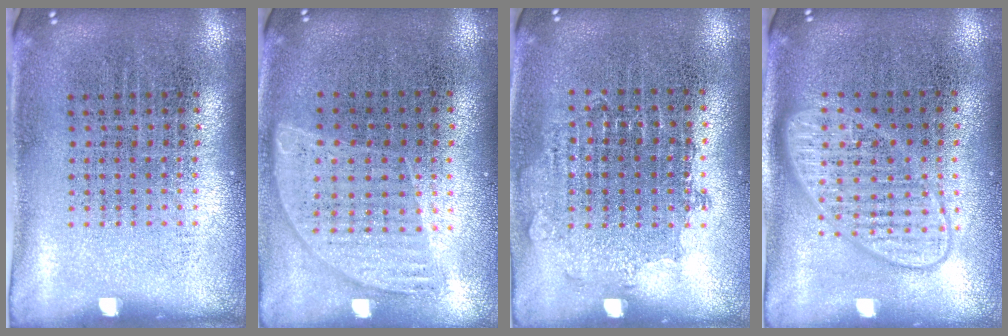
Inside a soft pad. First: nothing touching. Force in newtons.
{"total": 0.9, "press": 0.8, "slide": 0.3}
{"total": 0.8, "press": 0.8, "slide": 0.2}
{"total": 2.1, "press": 2.1, "slide": 0.3}